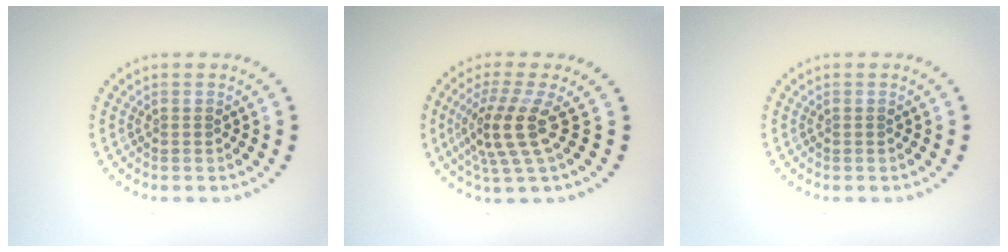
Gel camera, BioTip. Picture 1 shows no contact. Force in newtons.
{"total": 4.1, "press": 3.0, "slide": 2.8}
{"total": 0.0}